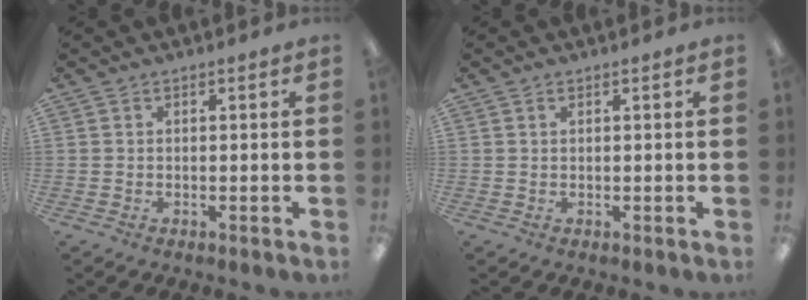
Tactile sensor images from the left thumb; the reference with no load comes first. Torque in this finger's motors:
{"motor_torque": [0.30, -0.20, -0.11, -0.06, -0.02]}